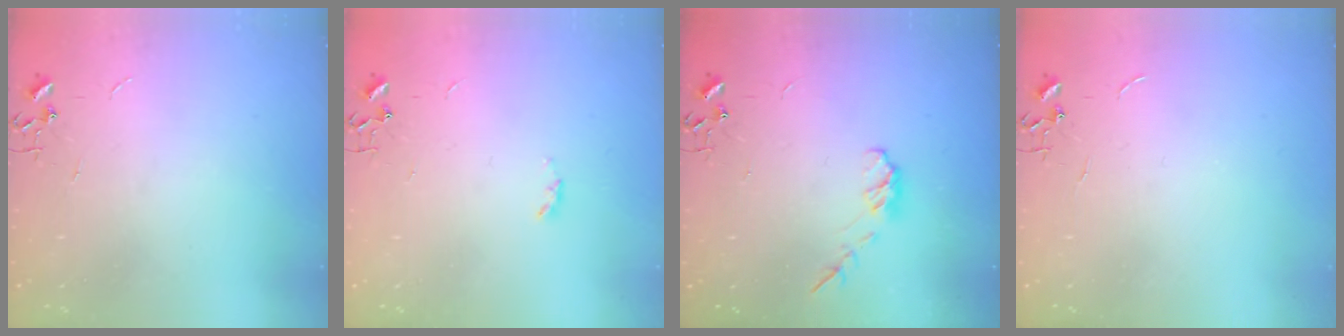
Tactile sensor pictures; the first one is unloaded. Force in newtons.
{"total": 2.5, "press": 2.4, "slide": 0.4}
{"total": 5.4, "press": 5.3, "slide": 0.7}
{"total": 0.0}